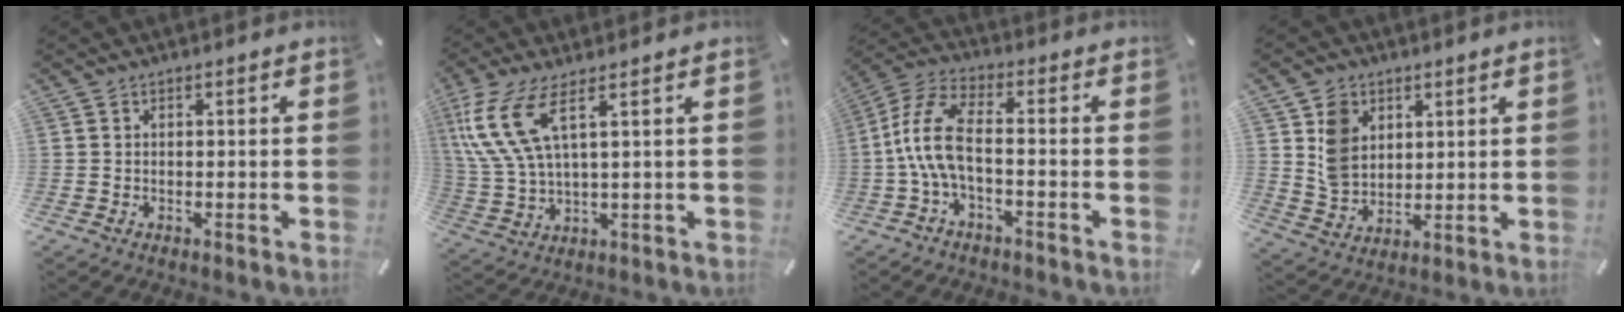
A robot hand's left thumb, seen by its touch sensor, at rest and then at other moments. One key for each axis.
{"total": 11.8, "fx": 5.3, "fy": 4.3, "fz": 9.7, "tx": -0.231, "ty": -0.015, "tz": 0.096}
{"total": 10.2, "fx": -1.8, "fy": 4.1, "fz": 9.2, "tx": -0.193, "ty": -0.004, "tz": -0.031}
{"total": 8.4, "fx": 3.4, "fy": 6.9, "fz": 3.4, "tx": -0.069, "ty": 0.005, "tz": 0.069}